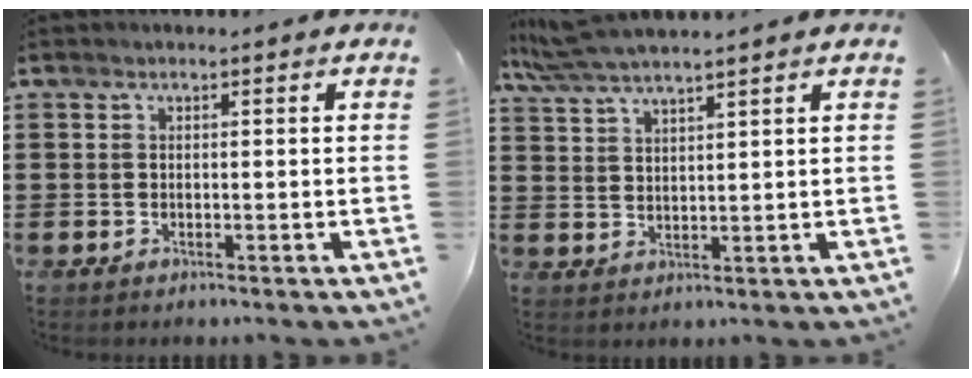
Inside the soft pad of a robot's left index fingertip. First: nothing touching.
{"total": 4.9, "force": [4.2, 0.4, 2.5], "torque": [-0.062, -0.010, 0.076]}